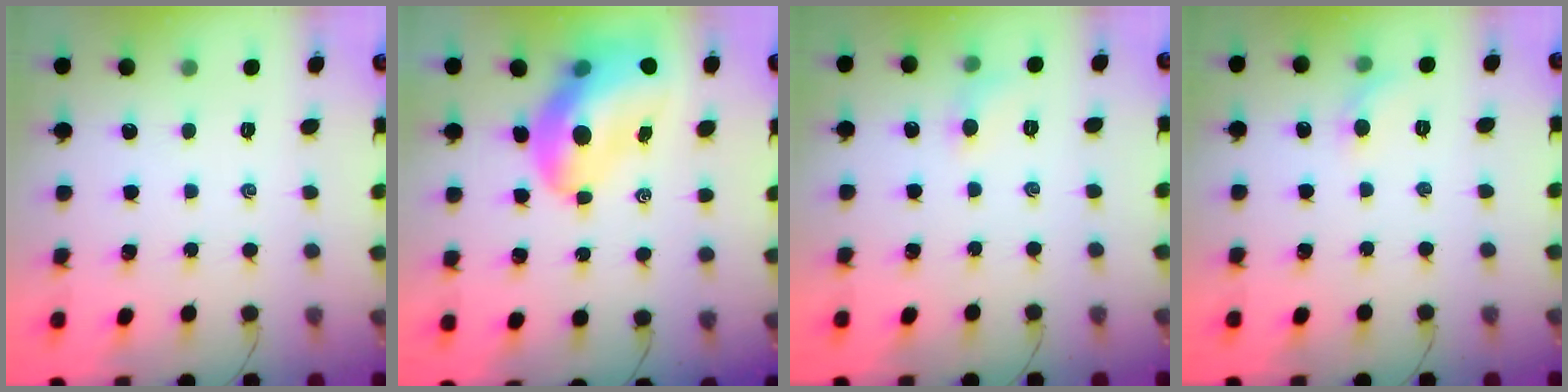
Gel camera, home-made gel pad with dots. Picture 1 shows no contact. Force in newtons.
{"total": 15.6, "press": 14.9, "slide": 4.6}
{"total": 5.2, "press": 4.9, "slide": 1.7}
{"total": 5.0, "press": 4.7, "slide": 1.6}